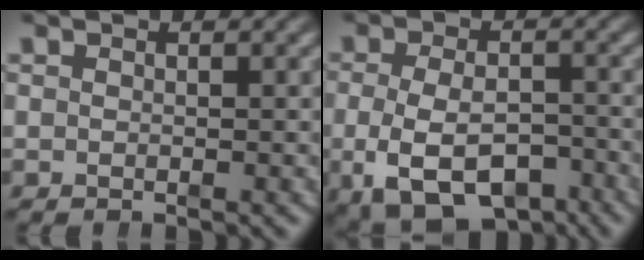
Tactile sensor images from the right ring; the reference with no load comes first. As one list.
[{"total": 8.6, "force": [-5.0, 5.0, 4.9], "torque": [-0.095, -0.041, -0.063]}]